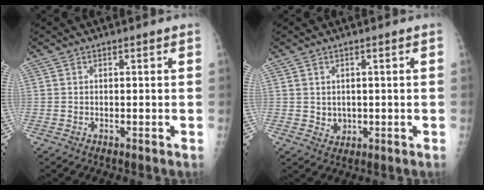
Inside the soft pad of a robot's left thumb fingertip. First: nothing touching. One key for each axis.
{"total": 2.3, "fx": 0.3, "fy": 2.0, "fz": 1.1, "tx": -0.011, "ty": -0.004, "tz": 0.013}